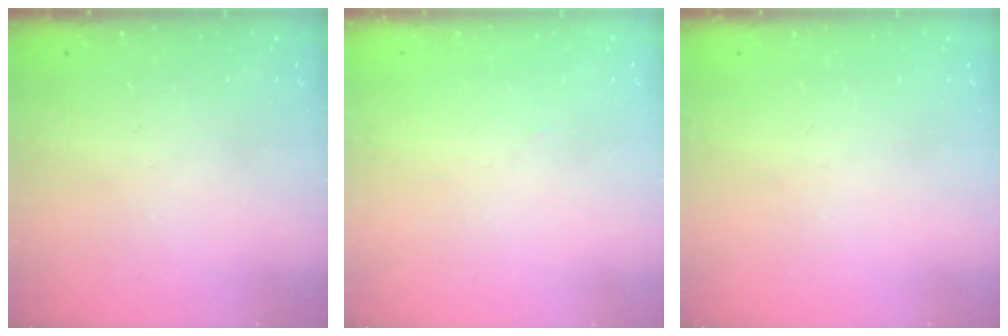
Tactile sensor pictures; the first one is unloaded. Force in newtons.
{"total": 1.1, "press": 1.1, "slide": 0.1}
{"total": 0.0}